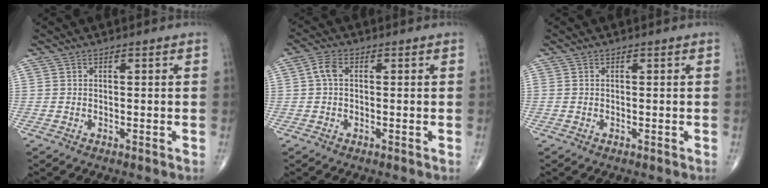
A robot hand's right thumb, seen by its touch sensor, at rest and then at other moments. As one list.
[{"total": 3.1, "force": [0.3, 1.8, 2.5], "torque": [-0.051, 0.010, 0.002]}, {"total": 0.0}]